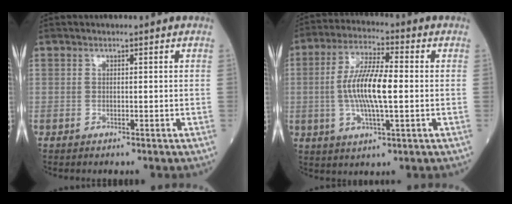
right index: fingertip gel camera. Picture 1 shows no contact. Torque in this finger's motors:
{"motor_torque": [0.65, 0.16, 0.47, 0.21]}